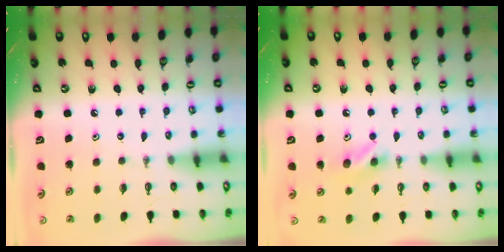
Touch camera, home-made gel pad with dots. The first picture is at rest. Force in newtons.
{"total": 8.4, "press": 8.3, "slide": 1.6}